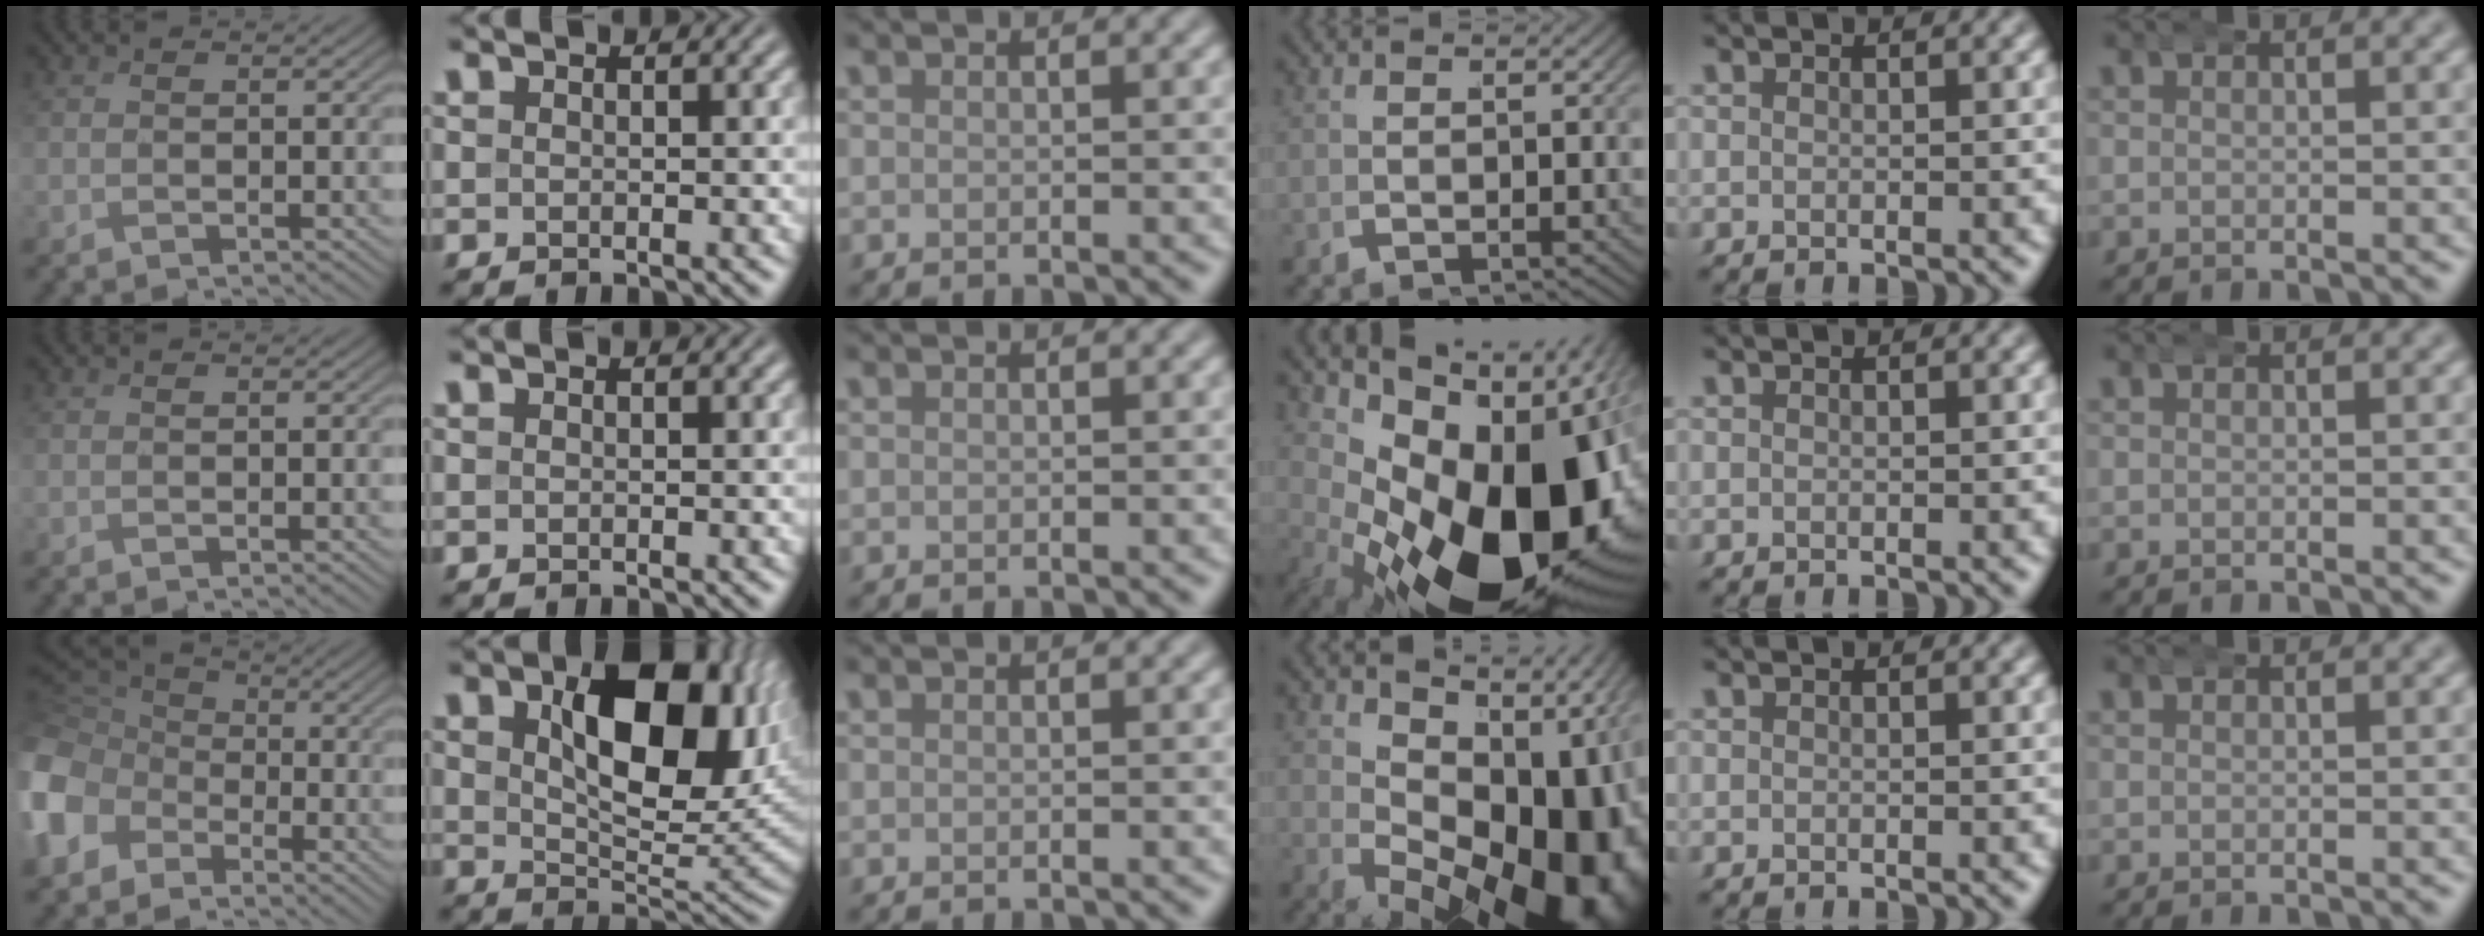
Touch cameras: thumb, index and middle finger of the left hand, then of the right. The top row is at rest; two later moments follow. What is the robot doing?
{"motion": "wrap", "object": "bandana"}